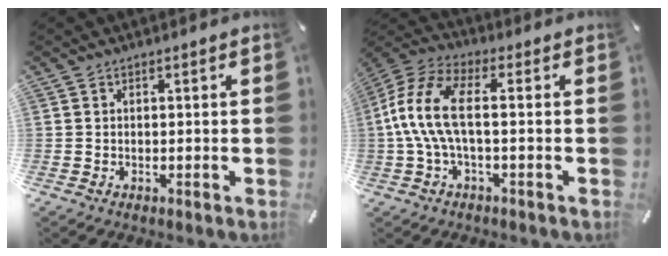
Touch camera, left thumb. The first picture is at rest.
{"total": 12.1, "force": [-0.7, 4.9, 11.0], "torque": [-0.233, -0.004, -0.014]}